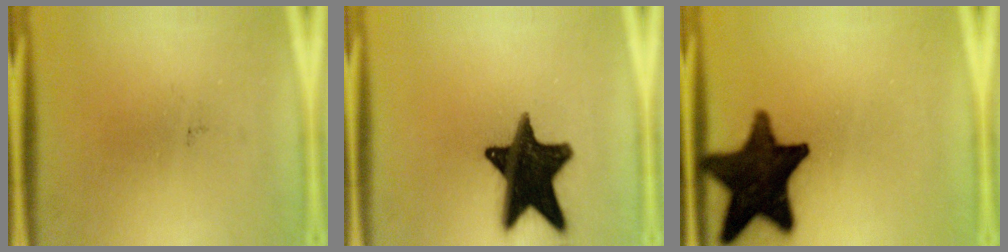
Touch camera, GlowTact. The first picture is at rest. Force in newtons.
{"total": 17.8}
{"total": 17.9}